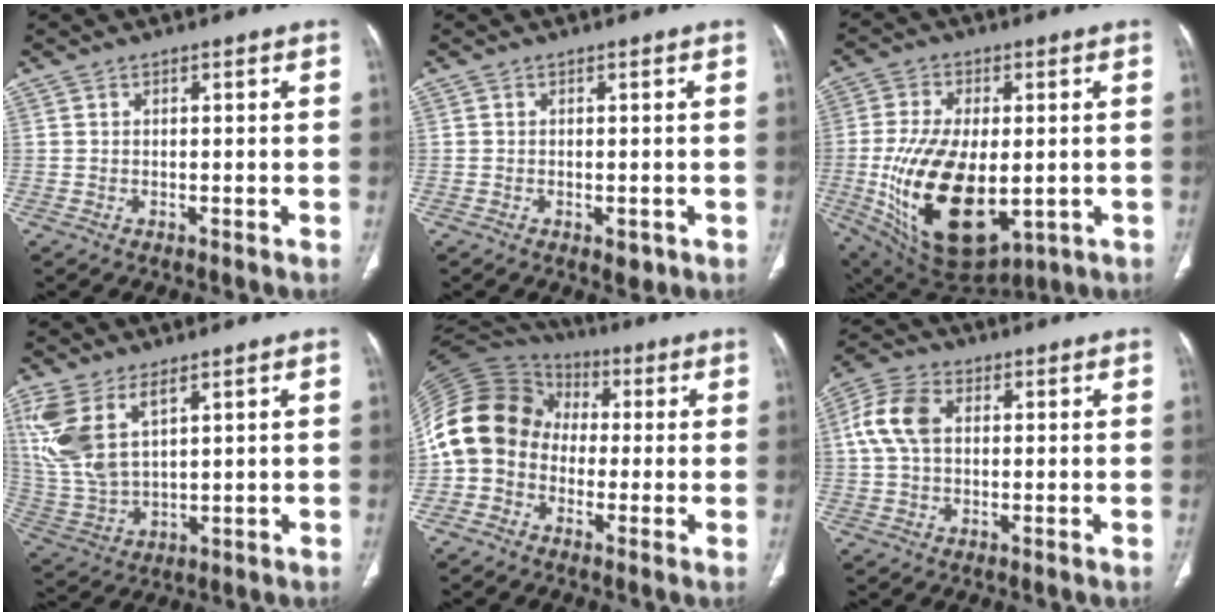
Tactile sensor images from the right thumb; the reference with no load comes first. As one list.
[{"total": 1.9, "force": [-0.7, 1.2, 1.3], "torque": [-0.008, -0.001, -0.003]}, {"total": 21.9, "force": [-3.2, 11.8, 18.2], "torque": [-0.339, -0.021, -0.023]}, {"total": 12.8, "force": [6.1, 6.2, 9.4], "torque": [-0.215, -0.014, 0.141]}, {"total": 15.3, "force": [-1.3, 13.0, 8.0], "torque": [-0.156, 0.050, -0.038]}, {"total": 8.6, "force": [1.6, 5.8, 6.2], "torque": [-0.134, 0.019, 0.027]}]